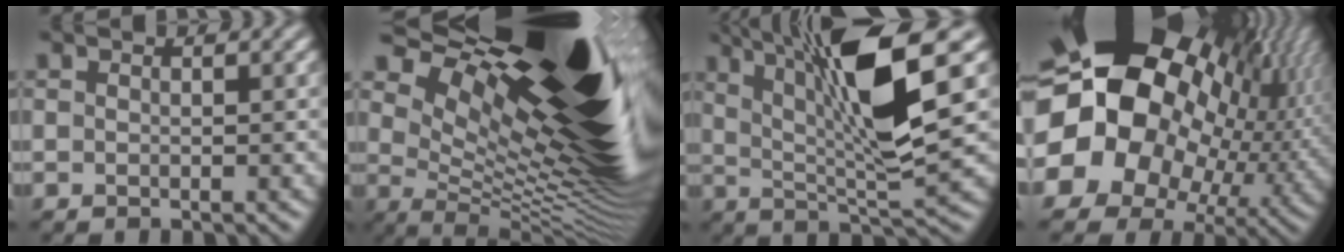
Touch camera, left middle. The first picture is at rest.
{"total": 20.5, "force": [9.7, 7.4, 16.5], "torque": [-0.220, 0.046, 0.144]}
{"total": 10.8, "force": [4.1, 2.2, 9.7], "torque": [-0.166, 0.000, 0.074]}
{"total": 22.4, "force": [2.9, 18.0, 12.9], "torque": [-0.221, -0.010, 0.018]}